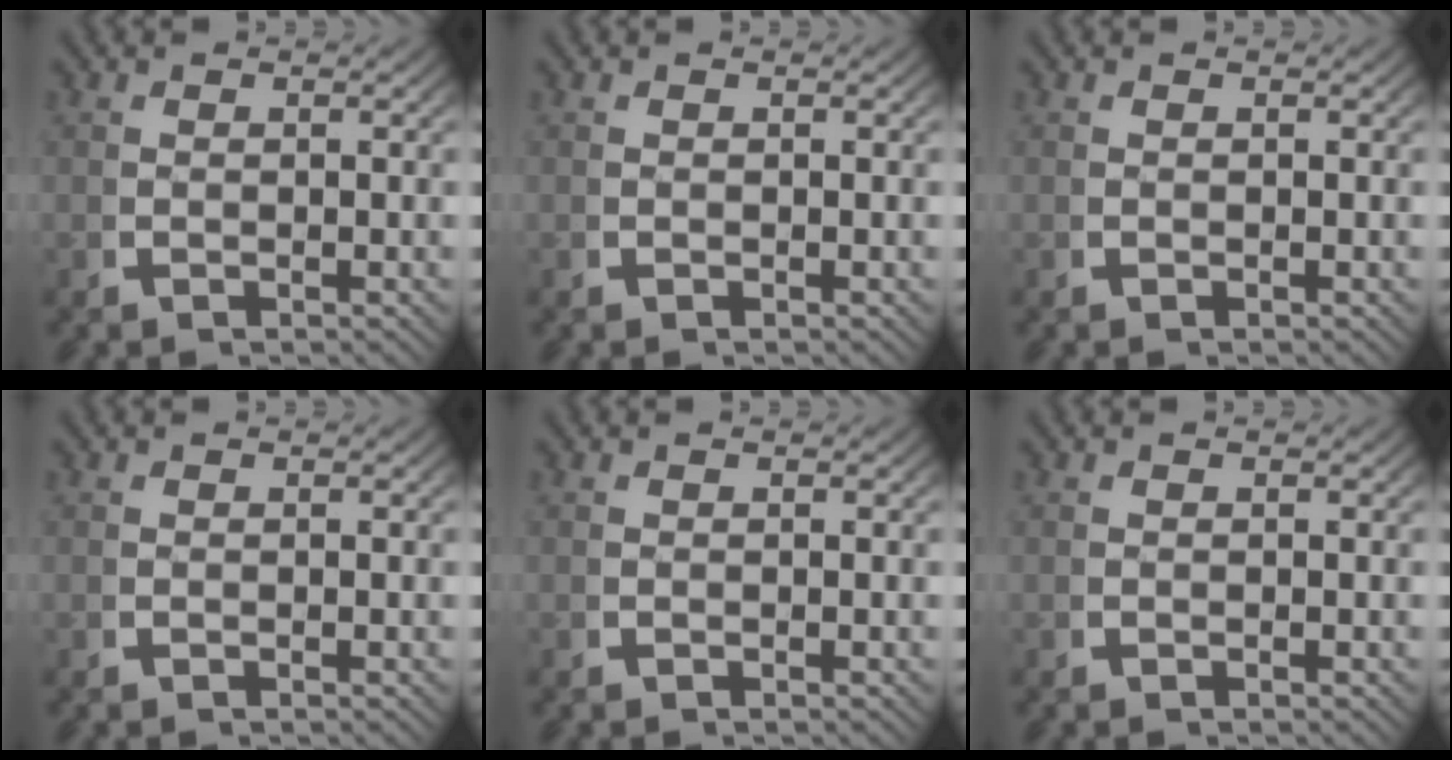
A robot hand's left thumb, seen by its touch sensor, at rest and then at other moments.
{"total": 0.0}
{"total": 0.0}
{"total": 0.0}
{"total": 0.0}
{"total": 0.0}